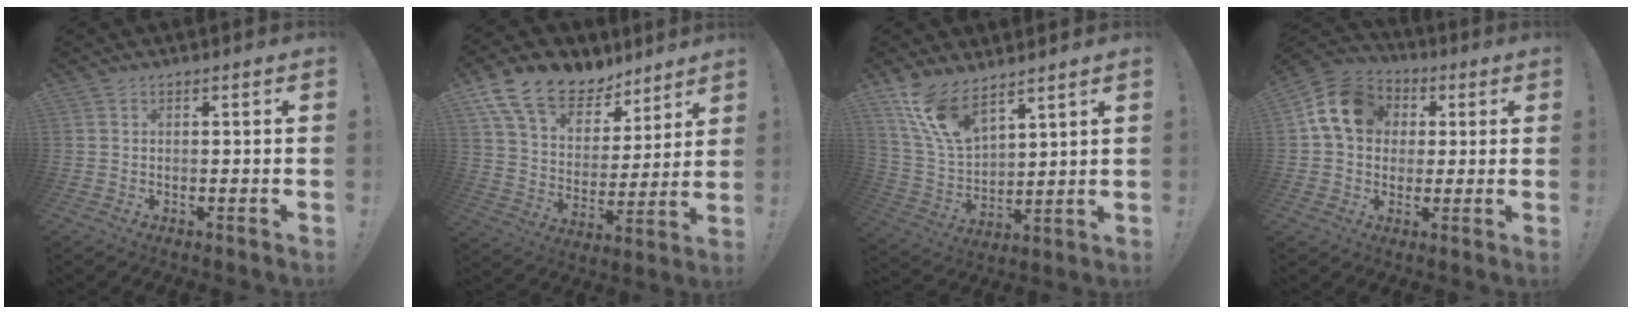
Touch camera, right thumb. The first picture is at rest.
{"total": 15.8, "force": [11.3, 8.9, 6.5], "torque": [-0.122, -0.073, 0.210]}
{"total": 13.0, "force": [9.6, 5.2, 7.0], "torque": [-0.144, -0.055, 0.186]}
{"total": 14.2, "force": [3.8, 11.4, 7.5], "torque": [-0.107, 0.006, 0.079]}